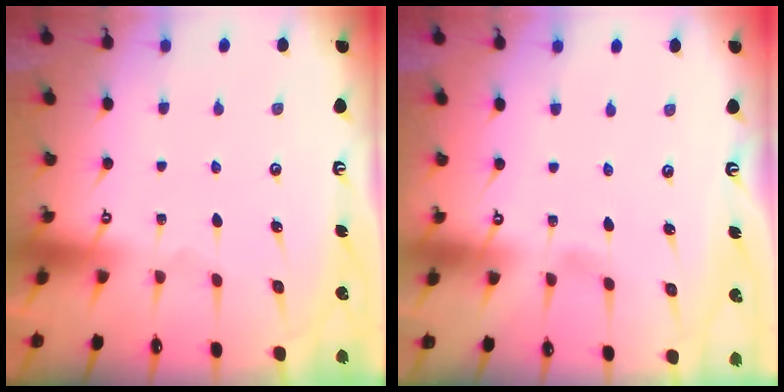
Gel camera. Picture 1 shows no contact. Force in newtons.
{"total": 1.8, "press": 1.7, "slide": 0.2}